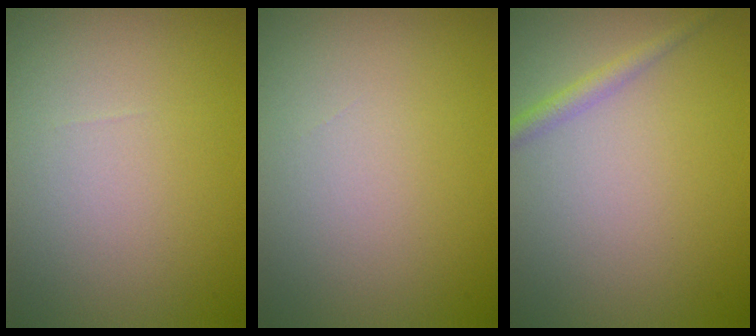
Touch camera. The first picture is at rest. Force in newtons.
{"total": 0.0}
{"total": 1.4, "press": 1.4, "slide": 0.0}